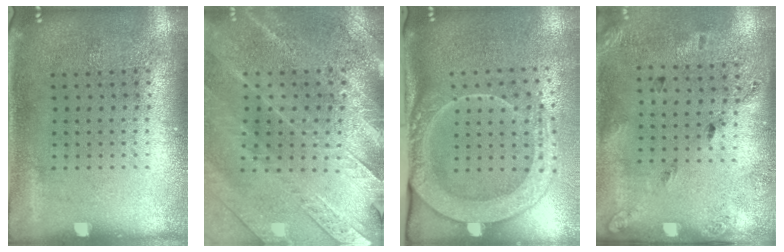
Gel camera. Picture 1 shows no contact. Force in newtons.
{"total": 2.8, "press": 2.7, "slide": 0.6}
{"total": 2.7, "press": 2.1, "slide": 1.6}
{"total": 1.8, "press": 1.1, "slide": 1.5}